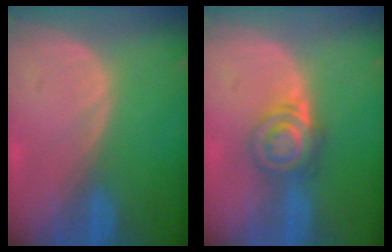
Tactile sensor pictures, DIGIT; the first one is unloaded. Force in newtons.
{"total": 6.4, "press": 5.5, "slide": 3.3}